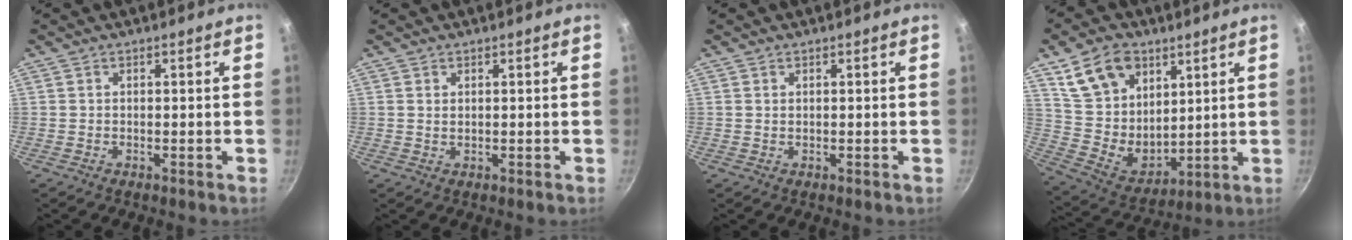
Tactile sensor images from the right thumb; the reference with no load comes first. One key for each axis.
{"total": 0.8, "fx": 0.3, "fy": 0.4, "fz": 0.6, "tx": -0.010, "ty": -0.002, "tz": 0.008}
{"total": 0.0}
{"total": 15.7, "fx": 8.2, "fy": 10.7, "fz": 8.0, "tx": -0.104, "ty": -0.038, "tz": 0.169}